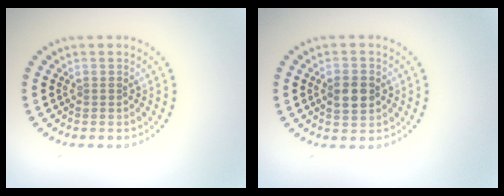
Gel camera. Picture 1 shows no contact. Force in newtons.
{"total": 2.8, "press": 2.8, "slide": 0.2}